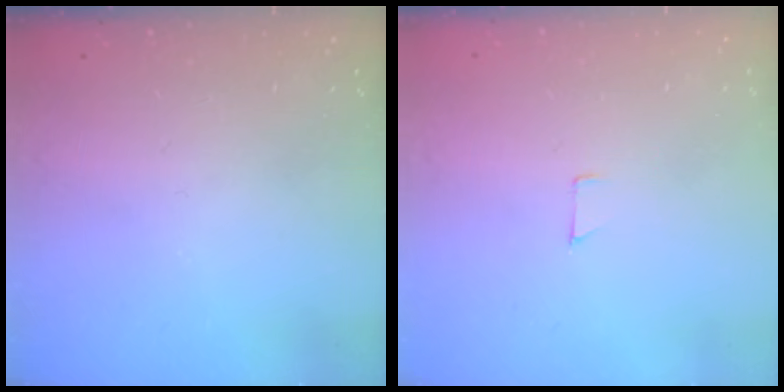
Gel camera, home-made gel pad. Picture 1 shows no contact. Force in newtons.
{"total": 3.8, "press": 3.8, "slide": 0.3}